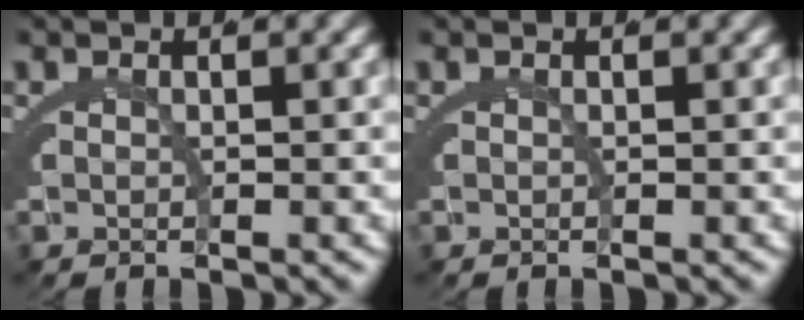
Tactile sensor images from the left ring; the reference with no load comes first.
{"total": 0.0}